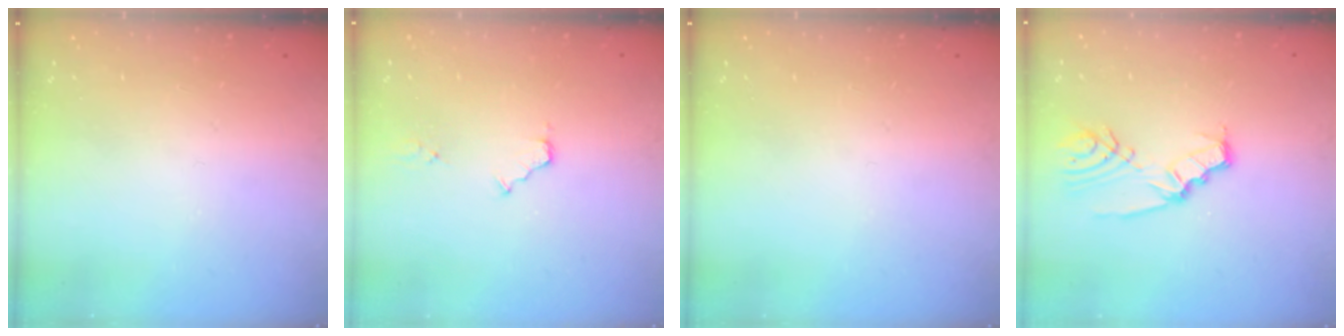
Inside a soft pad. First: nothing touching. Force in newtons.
{"total": 3.3, "press": 3.3, "slide": 0.4}
{"total": 0.0}
{"total": 6.5, "press": 6.5, "slide": 0.5}